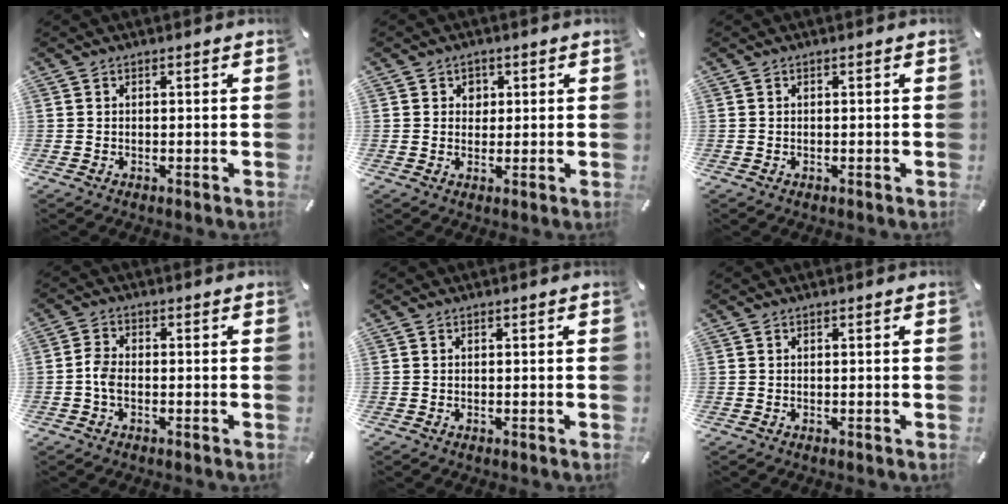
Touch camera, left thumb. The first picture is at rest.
{"total": 2.7, "force": [0.6, 2.6, 0.5], "torque": [0.008, -0.003, 0.003]}
{"total": 0.0}
{"total": 3.4, "force": [-1.0, 1.8, 2.7], "torque": [-0.053, 0.005, -0.018]}
{"total": 0.0}
{"total": 0.0}